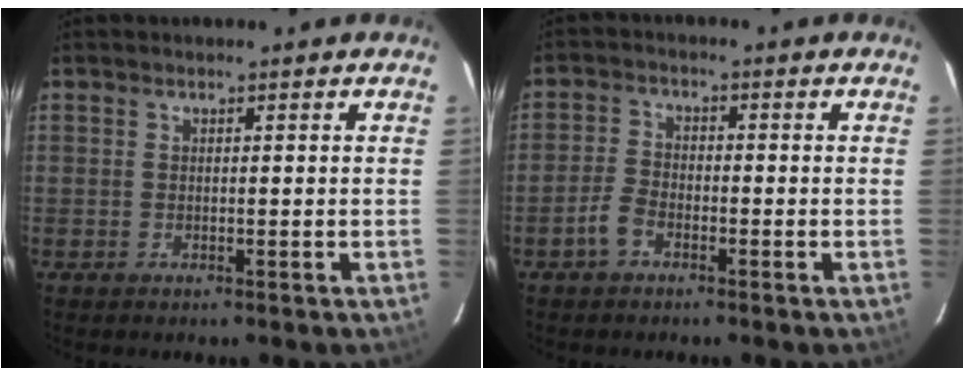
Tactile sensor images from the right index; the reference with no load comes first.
{"total": 3.8, "force": [-2.4, 2.0, 2.2], "torque": [-0.058, 0.008, -0.047]}